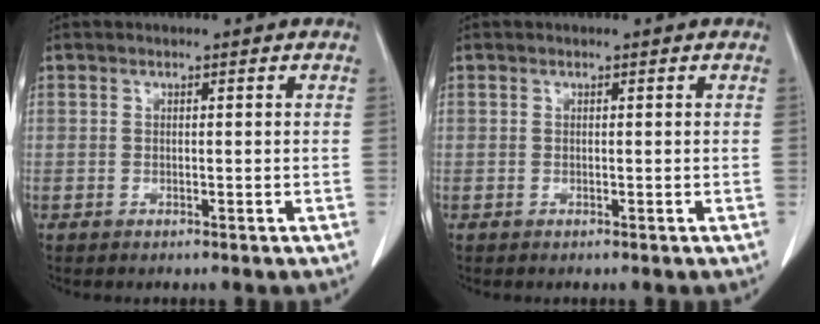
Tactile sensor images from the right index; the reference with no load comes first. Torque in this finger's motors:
{"motor_torque": [-0.24, 0.12, -0.04, -0.01]}